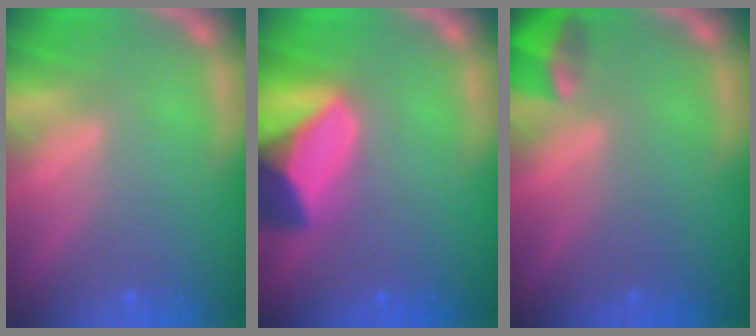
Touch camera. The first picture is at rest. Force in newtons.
{"total": 8.9}
{"total": 2.9}